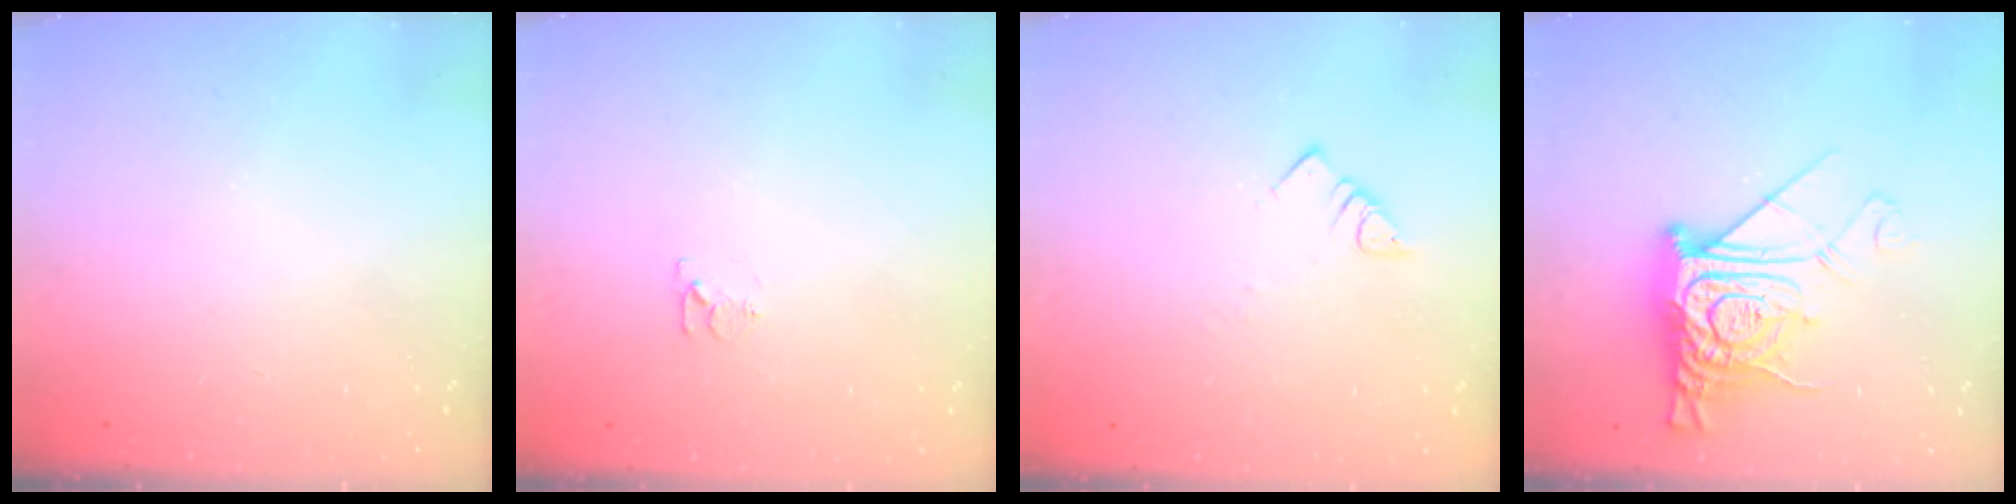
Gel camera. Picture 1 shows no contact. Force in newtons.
{"total": 3.6, "press": 3.6, "slide": 0.3}
{"total": 3.0, "press": 3.0, "slide": 0.0}
{"total": 15.4, "press": 15.3, "slide": 1.5}